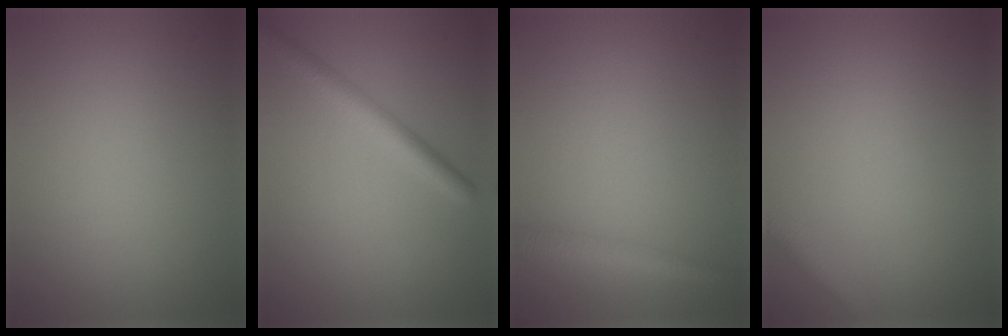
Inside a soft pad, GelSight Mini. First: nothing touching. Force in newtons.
{"total": 3.1, "press": 3.0, "slide": 0.1}
{"total": 2.0, "press": 2.0, "slide": 0.1}
{"total": 2.3, "press": 2.3, "slide": 0.1}